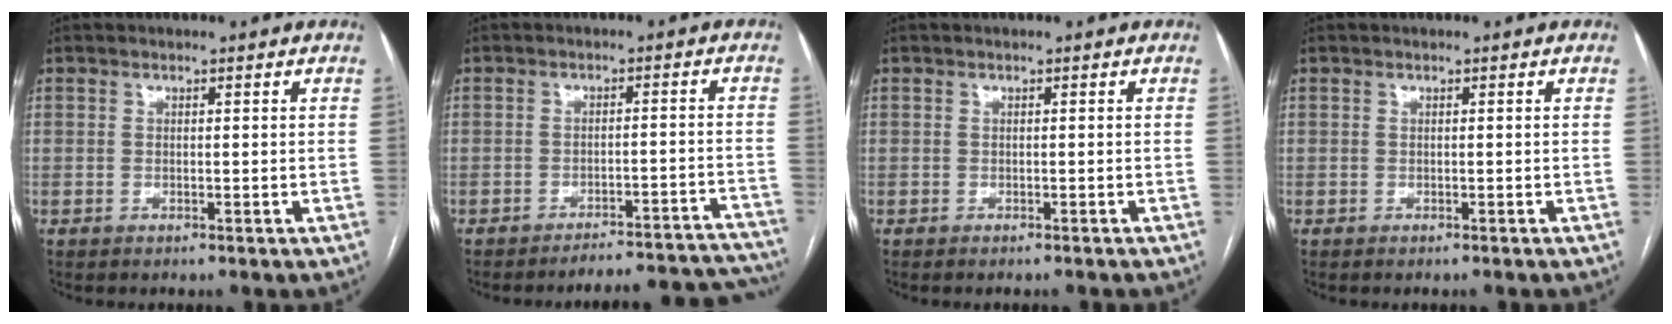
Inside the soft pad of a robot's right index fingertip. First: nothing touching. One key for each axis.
{"total": 18.9, "fx": -18.5, "fy": 1.8, "fz": 3.3, "tx": -0.008, "ty": 0.012, "tz": -0.211}
{"total": 1.8, "fx": -1.7, "fy": 0.1, "fz": 0.5, "tx": -0.004, "ty": -0.002, "tz": -0.022}
{"total": 0.8, "fx": -0.8, "fy": 0.0, "fz": 0.2, "tx": 0.001, "ty": -0.001, "tz": -0.012}